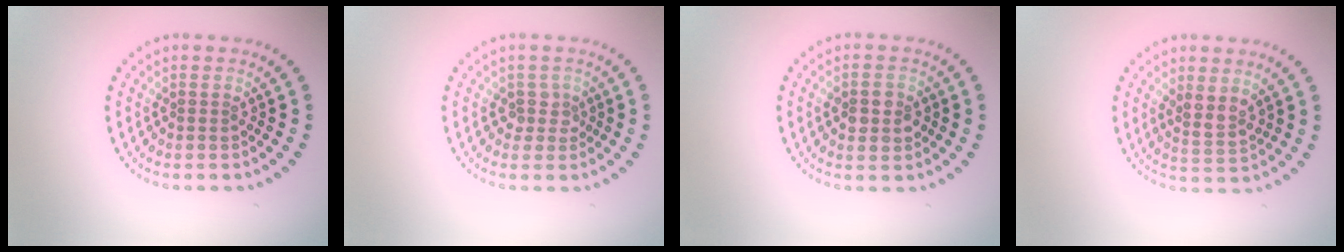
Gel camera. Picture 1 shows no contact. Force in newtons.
{"total": 1.4, "press": 1.0, "slide": 1.0}
{"total": 2.7, "press": 2.6, "slide": 0.3}
{"total": 2.3, "press": 1.9, "slide": 1.2}